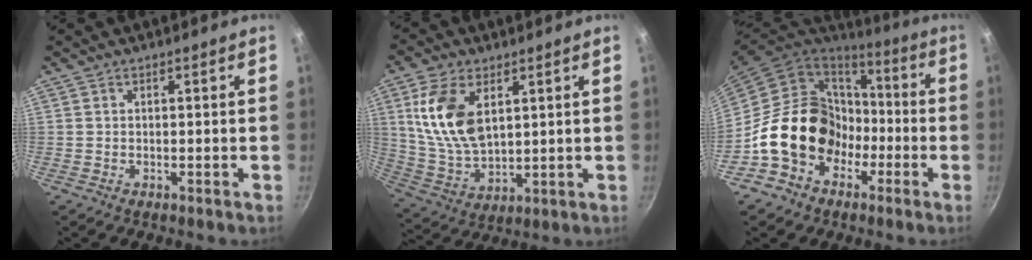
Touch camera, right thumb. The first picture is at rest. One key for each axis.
{"total": 14.1, "fx": 4.4, "fy": 8.1, "fz": 10.7, "tx": -0.197, "ty": -0.022, "tz": 0.098}
{"total": 19.8, "fx": -5.2, "fy": 15.8, "fz": 10.7, "tx": -0.151, "ty": 0.067, "tz": -0.080}